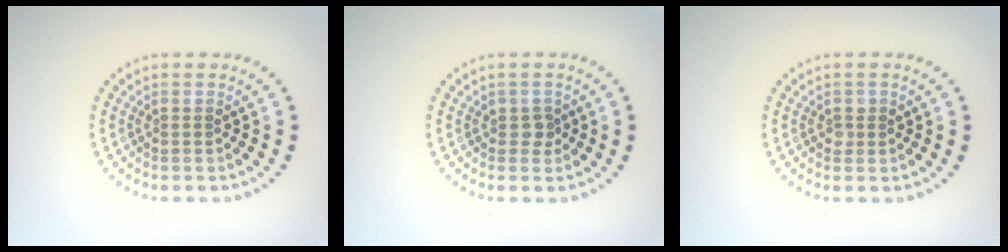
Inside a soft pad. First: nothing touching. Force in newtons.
{"total": 0.9, "press": 0.8, "slide": 0.3}
{"total": 1.0, "press": 0.9, "slide": 0.2}